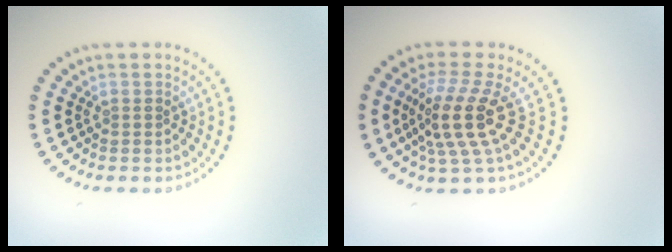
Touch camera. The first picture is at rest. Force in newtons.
{"total": 4.5, "press": 3.4, "slide": 3.0}